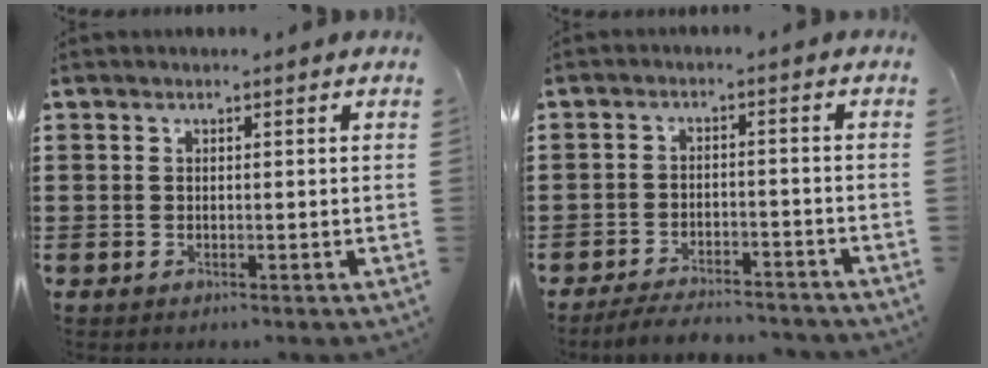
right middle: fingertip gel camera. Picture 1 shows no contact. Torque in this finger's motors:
{"motor_torque": [0.12, -0.03, 0.07, 0.02]}